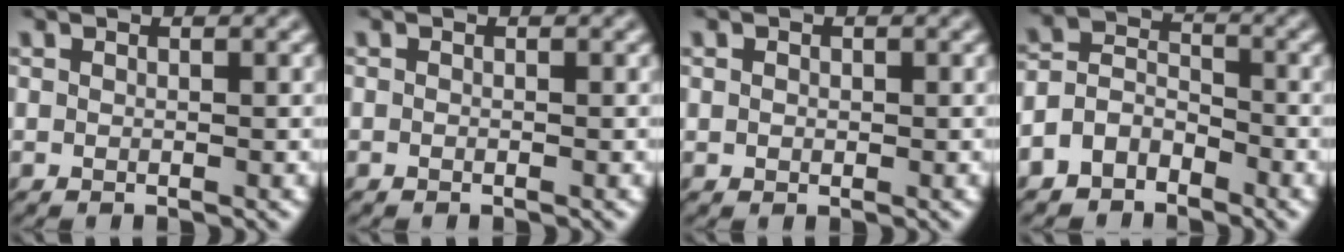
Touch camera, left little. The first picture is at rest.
{"total": 0.0}
{"total": 0.6, "force": [0.0, 0.5, 0.1], "torque": [-0.001, -0.002, 0.002]}
{"total": 3.6, "force": [-2.4, 2.4, 1.1], "torque": [-0.018, 0.009, -0.056]}